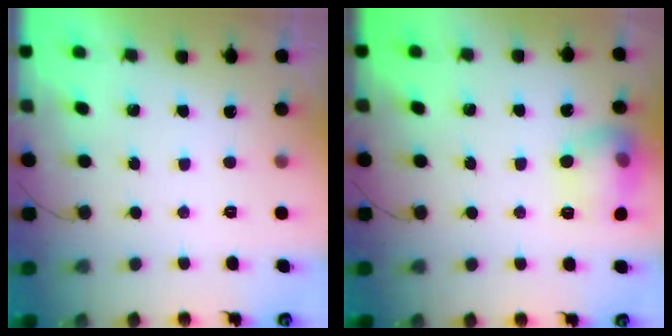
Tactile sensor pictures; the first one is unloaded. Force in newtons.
{"total": 12.6, "press": 12.6, "slide": 1.0}